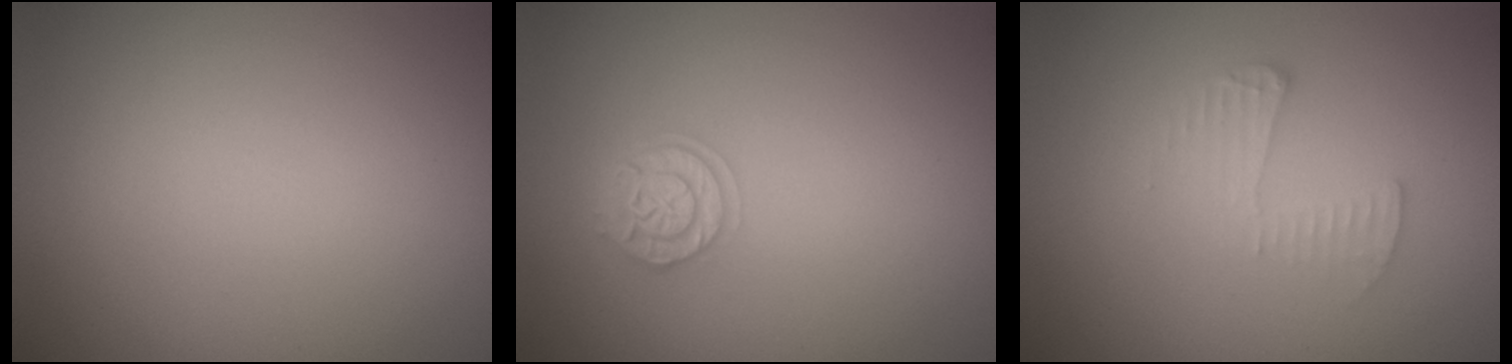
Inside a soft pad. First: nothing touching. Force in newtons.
{"total": 2.5, "press": 2.1, "slide": 1.4}
{"total": 1.6, "press": 1.6, "slide": 0.1}